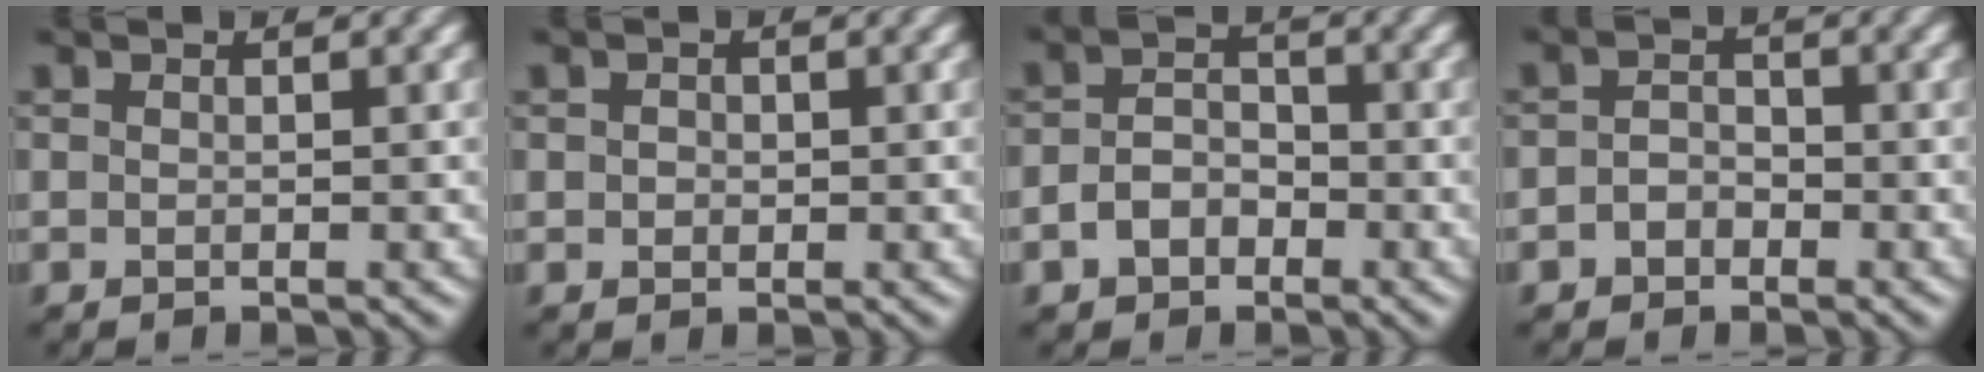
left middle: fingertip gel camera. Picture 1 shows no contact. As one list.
[{"total": 1.0, "force": [0.2, 0.9, 0.4], "torque": [-0.004, 0.004, 0.004]}, {"total": 2.8, "force": [-1.7, 1.9, 1.3], "torque": [-0.027, 0.001, -0.032]}, {"total": 1.7, "force": [-1.3, 1.1, 0.4], "torque": [-0.005, 0.005, -0.027]}]